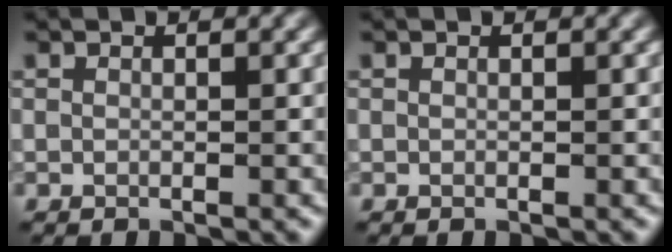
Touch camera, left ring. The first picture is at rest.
{"total": 0.0}